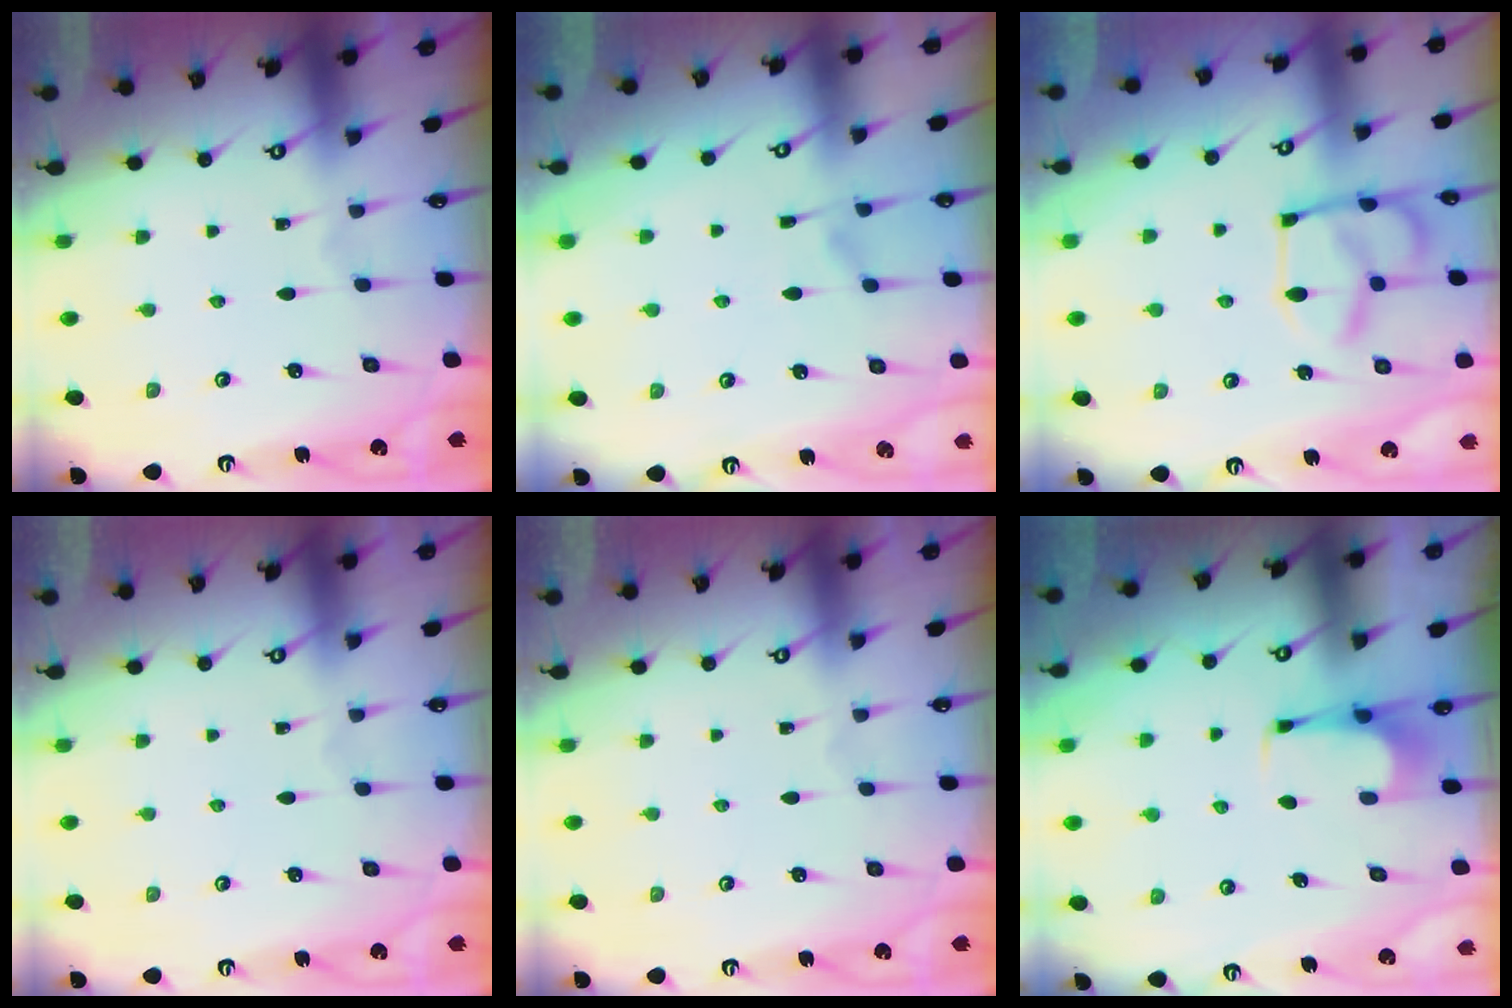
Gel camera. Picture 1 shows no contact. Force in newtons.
{"total": 1.3, "press": 0.3, "slide": 1.2}
{"total": 9.1, "press": 9.1, "slide": 0.2}
{"total": 0.0}
{"total": 0.0}
{"total": 1.0, "press": 0.9, "slide": 0.3}